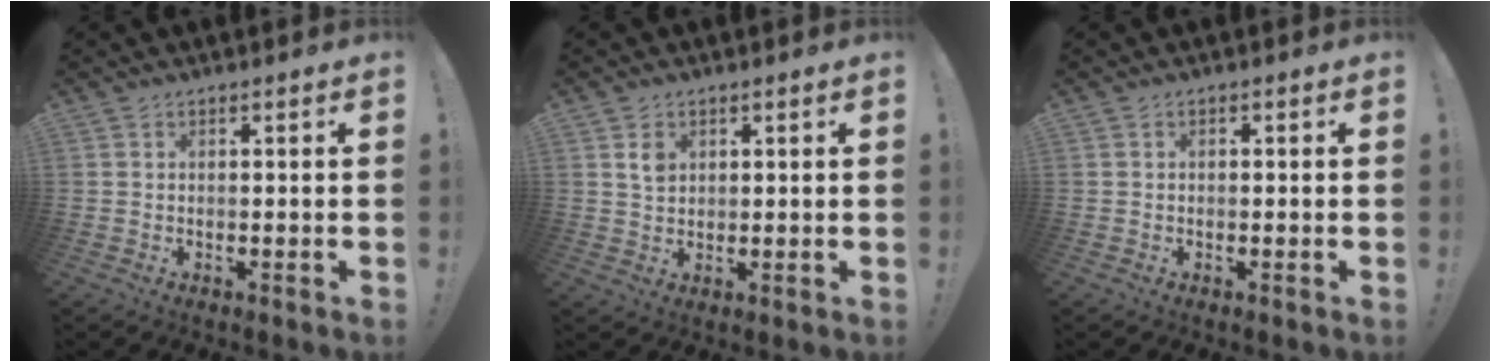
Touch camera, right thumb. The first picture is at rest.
{"total": 3.6, "force": [1.5, 2.6, 2.0], "torque": [-0.021, -0.003, 0.026]}
{"total": 0.6, "force": [-0.4, 0.4, 0.2], "torque": [-0.004, 0.002, -0.007]}